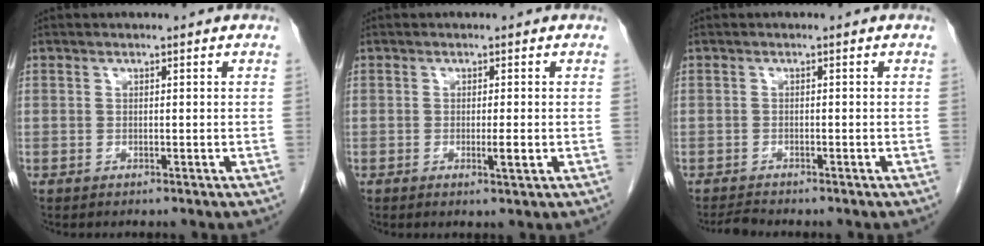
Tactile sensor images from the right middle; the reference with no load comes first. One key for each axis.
{"total": 1.8, "fx": -0.3, "fy": -0.2, "fz": 1.8, "tx": -0.031, "ty": -0.007, "tz": -0.004}
{"total": 1.3, "fx": -1.2, "fy": -0.2, "fz": 0.1, "tx": -0.009, "ty": -0.010, "tz": -0.021}